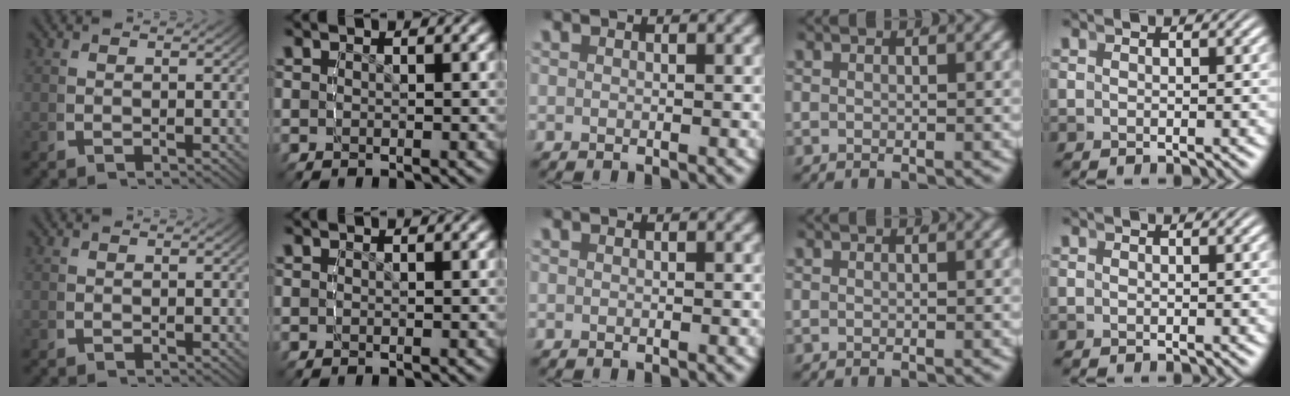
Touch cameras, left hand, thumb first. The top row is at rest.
{}